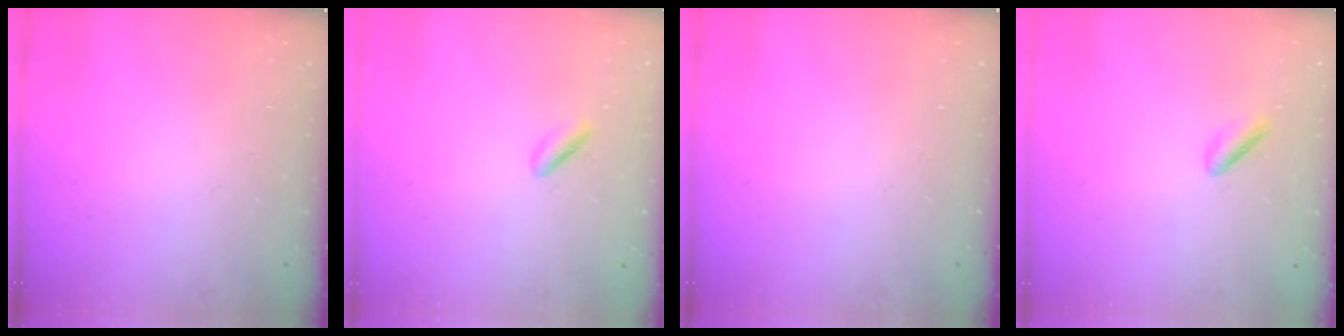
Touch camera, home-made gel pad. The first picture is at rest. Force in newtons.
{"total": 1.7, "press": 1.3, "slide": 1.1}
{"total": 0.0}
{"total": 1.7, "press": 1.4, "slide": 1.0}